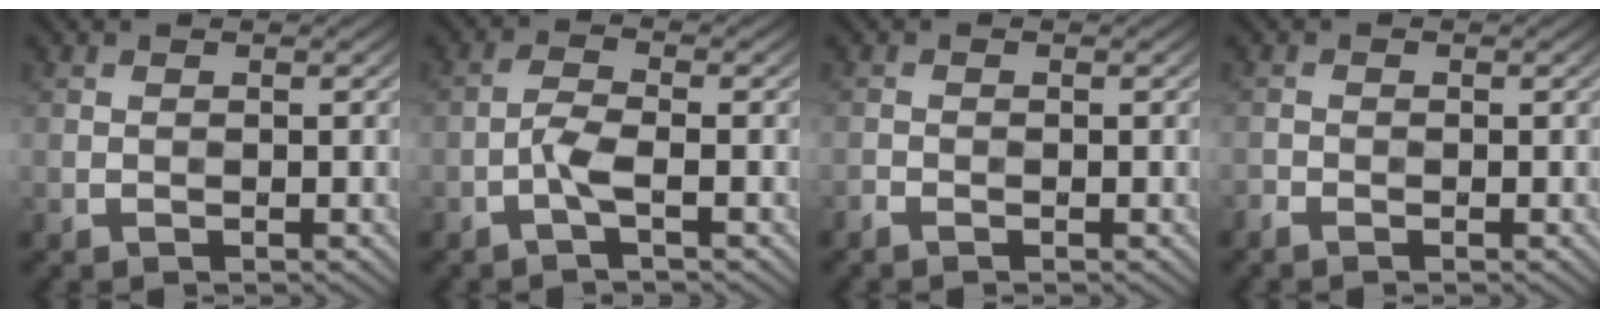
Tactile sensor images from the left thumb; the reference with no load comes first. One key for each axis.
{"total": 2.6, "fx": -1.2, "fy": 0.5, "fz": 2.2, "tx": -0.051, "ty": 0.006, "tz": -0.031}
{"total": 0.7, "fx": -0.6, "fy": 0.1, "fz": 0.2, "tx": -0.003, "ty": -0.004, "tz": -0.014}
{"total": 0.8, "fx": -0.8, "fy": 0.1, "fz": 0.1, "tx": -0.003, "ty": -0.006, "tz": -0.019}